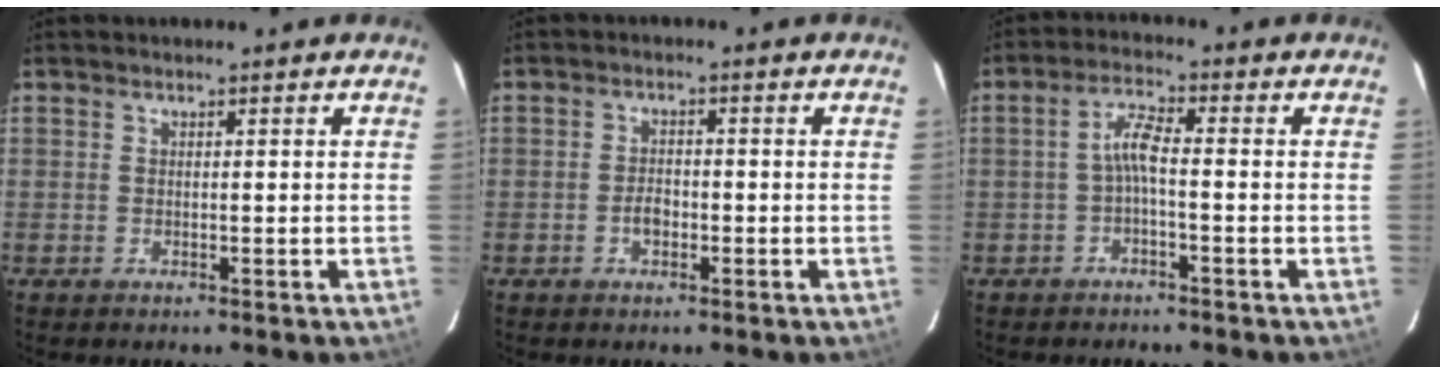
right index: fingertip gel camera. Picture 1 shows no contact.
{"total": 2.7, "force": [-1.0, 1.8, 1.7], "torque": [-0.033, 0.004, -0.018]}
{"total": 3.6, "force": [-1.1, 0.6, 3.4], "torque": [-0.073, 0.011, -0.023]}